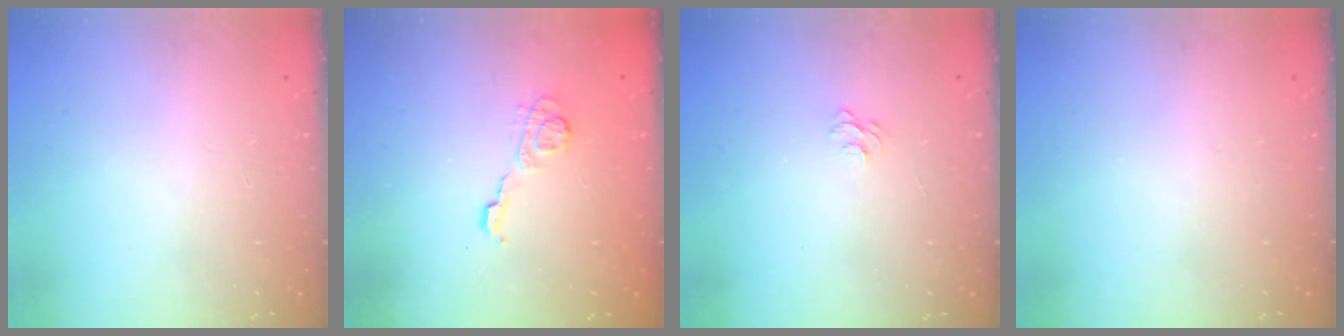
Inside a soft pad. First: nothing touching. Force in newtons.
{"total": 4.9, "press": 4.9, "slide": 0.3}
{"total": 3.5, "press": 3.5, "slide": 0.3}
{"total": 0.0}